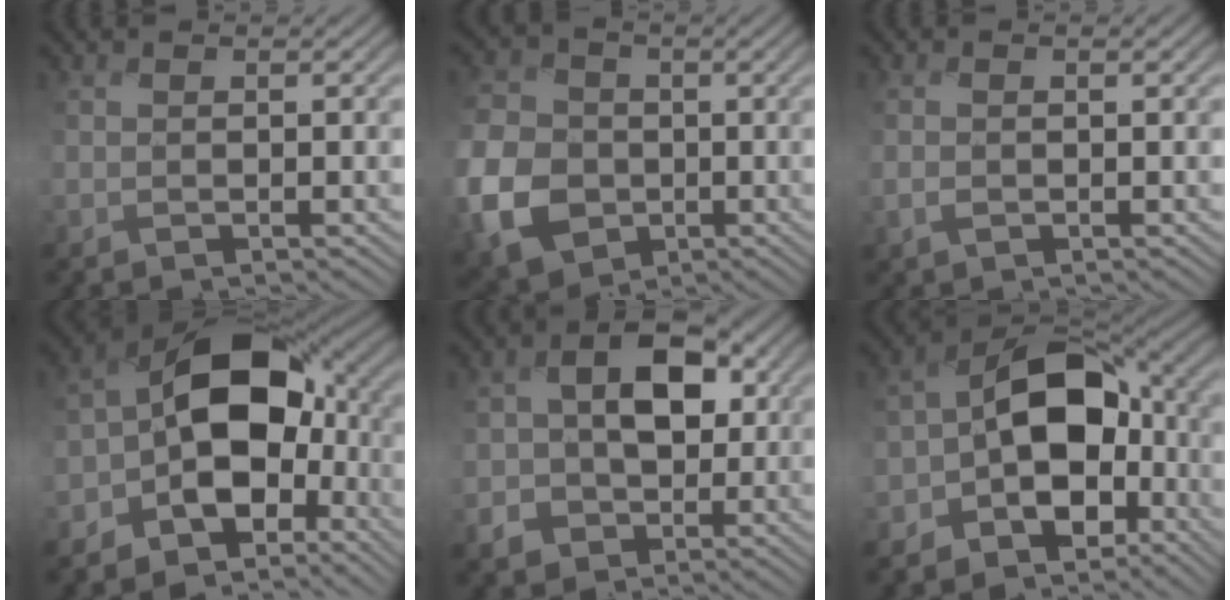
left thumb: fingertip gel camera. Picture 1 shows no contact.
{"total": 11.4, "force": [-3.4, 9.0, 6.0], "torque": [-0.177, -0.021, -0.081]}
{"total": 1.6, "force": [-0.3, 0.9, 1.4], "torque": [-0.030, 0.001, -0.005]}
{"total": 15.1, "force": [-3.5, 10.2, 10.5], "torque": [-0.165, -0.017, -0.073]}
{"total": 8.9, "force": [-1.3, 6.7, 5.7], "torque": [-0.088, -0.007, -0.034]}
{"total": 13.4, "force": [-3.8, 9.1, 9.1], "torque": [-0.156, -0.013, -0.076]}